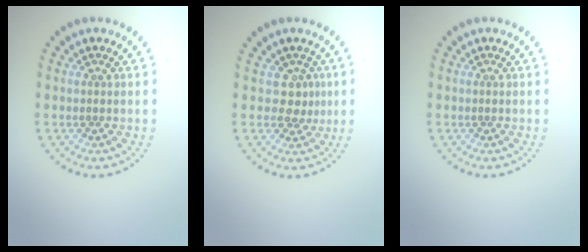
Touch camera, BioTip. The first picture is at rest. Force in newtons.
{"total": 1.9, "press": 1.4, "slide": 1.3}
{"total": 0.0}